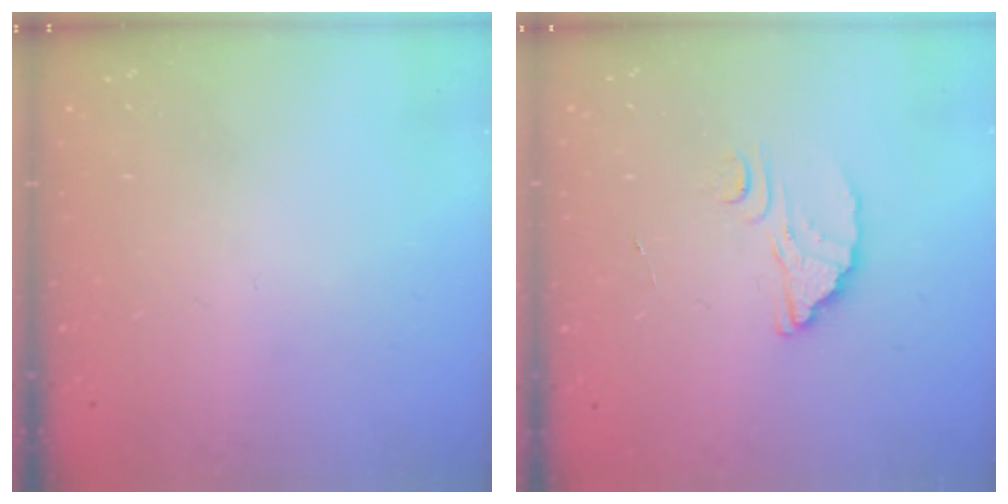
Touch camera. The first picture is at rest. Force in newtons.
{"total": 2.8, "press": 2.8, "slide": 0.0}